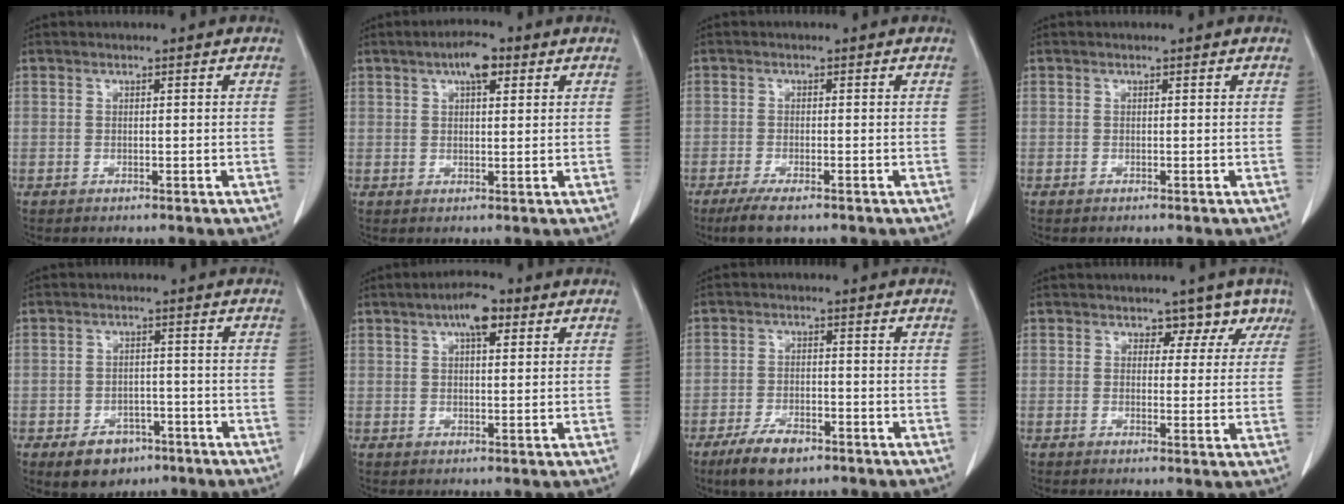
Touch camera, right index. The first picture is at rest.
{"total": 4.5, "force": [2.4, 1.5, 3.6], "torque": [-0.062, 0.008, 0.036]}
{"total": 4.4, "force": [-3.1, 1.0, 3.0], "torque": [-0.056, -0.010, -0.050]}
{"total": 0.0}
{"total": 5.9, "force": [-3.4, 4.1, 2.5], "torque": [-0.041, 0.003, -0.044]}
{"total": 5.2, "force": [2.7, 1.7, 4.1], "torque": [-0.072, 0.011, 0.039]}
{"total": 6.2, "force": [-4.1, 2.4, 3.9], "torque": [-0.080, -0.006, -0.070]}
{"total": 4.6, "force": [3.1, 3.2, 0.9], "torque": [0.009, -0.003, 0.023]}